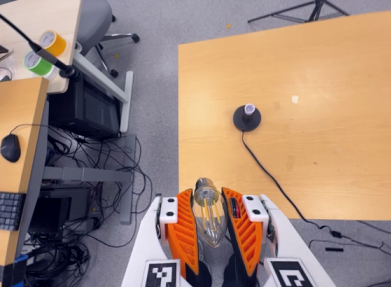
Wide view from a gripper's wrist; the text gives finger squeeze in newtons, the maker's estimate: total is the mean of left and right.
{"total": 20.4, "left": 21.8, "right": 19.0}